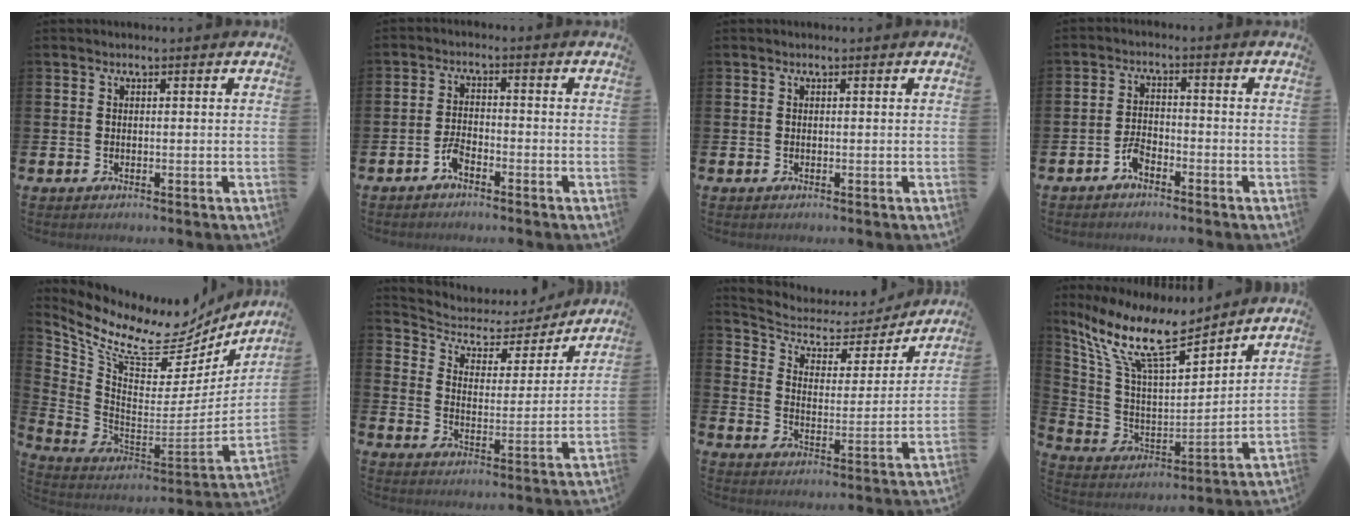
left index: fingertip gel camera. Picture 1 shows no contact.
{"total": 2.6, "force": [-2.1, 0.9, 1.3], "torque": [-0.029, 0.008, -0.040]}
{"total": 0.0}
{"total": 2.7, "force": [-2.2, 1.1, 1.1], "torque": [-0.027, 0.009, -0.044]}
{"total": 10.1, "force": [7.3, 5.1, 4.7], "torque": [-0.119, -0.063, 0.120]}
{"total": 5.0, "force": [4.1, 2.6, 1.1], "torque": [-0.048, -0.032, 0.063]}
{"total": 5.2, "force": [4.2, 2.6, 1.5], "torque": [-0.058, -0.034, 0.063]}
{"total": 12.8, "force": [10.5, 3.2, 6.6], "torque": [-0.169, -0.057, 0.184]}